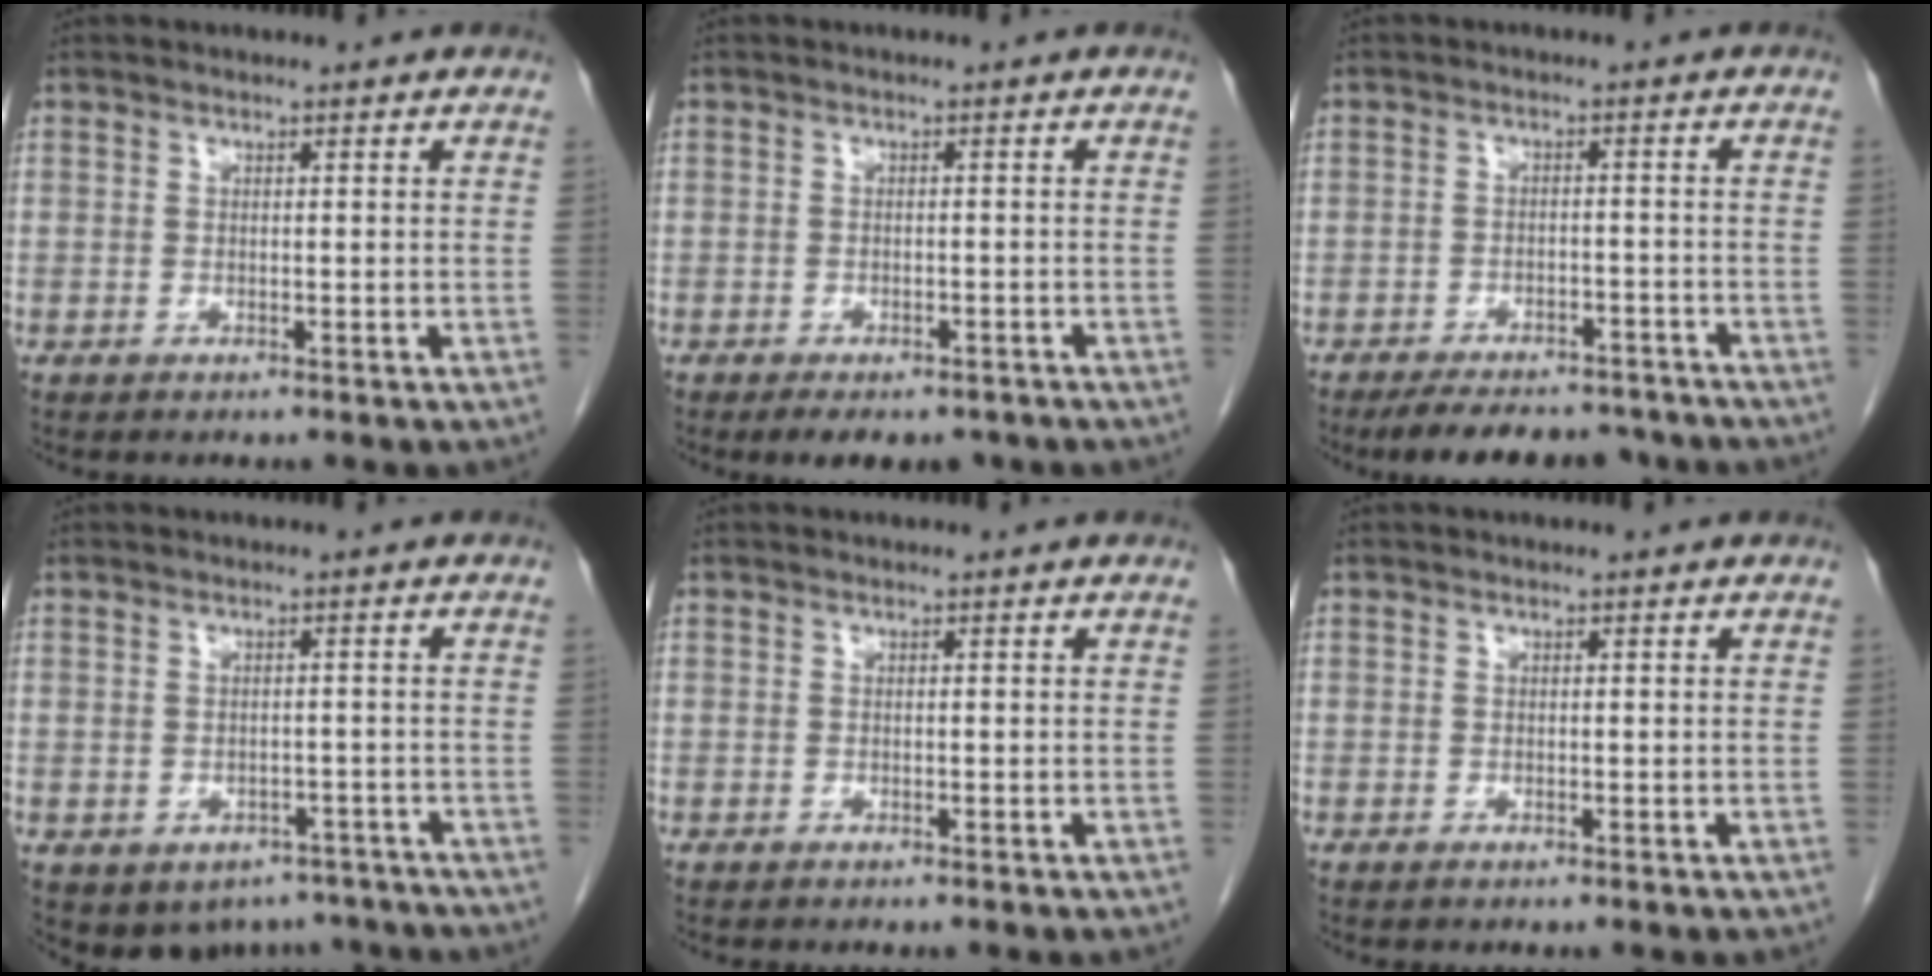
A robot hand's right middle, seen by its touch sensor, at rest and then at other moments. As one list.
[{"total": 6.7, "force": [-5.2, 3.1, 2.9], "torque": [-0.031, 0.000, -0.068]}, {"total": 11.1, "force": [-9.8, 3.6, 3.8], "torque": [-0.055, 0.003, -0.130]}, {"total": 7.3, "force": [-4.7, 5.3, 1.6], "torque": [-0.019, 0.012, -0.055]}, {"total": 0.0}, {"total": 0.0}]